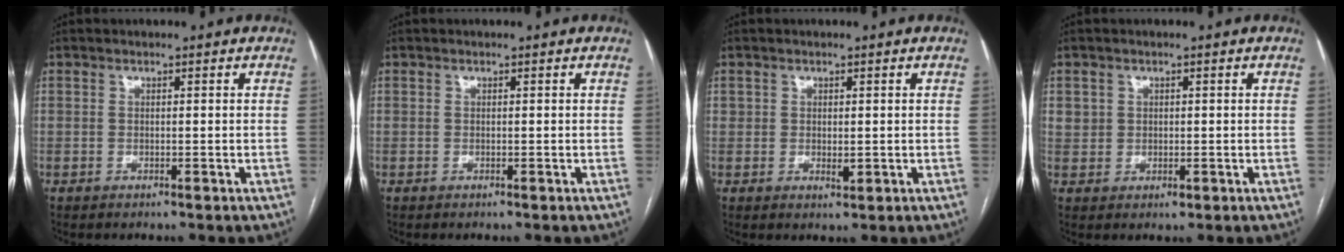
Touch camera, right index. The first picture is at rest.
{"total": 0.0}
{"total": 1.7, "force": [0.1, 1.1, 1.2], "torque": [-0.019, -0.003, 0.004]}
{"total": 2.5, "force": [0.6, 2.3, 0.7], "torque": [-0.014, 0.001, 0.018]}